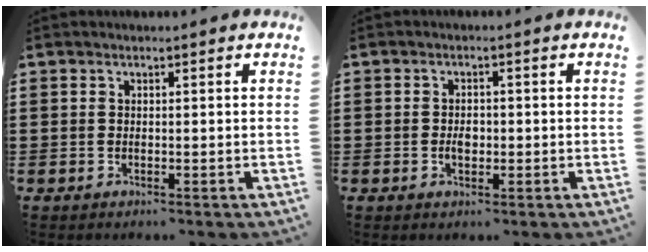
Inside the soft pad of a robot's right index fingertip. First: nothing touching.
{"total": 2.0, "force": [-0.3, 1.2, 1.6], "torque": [-0.031, 0.004, -0.006]}